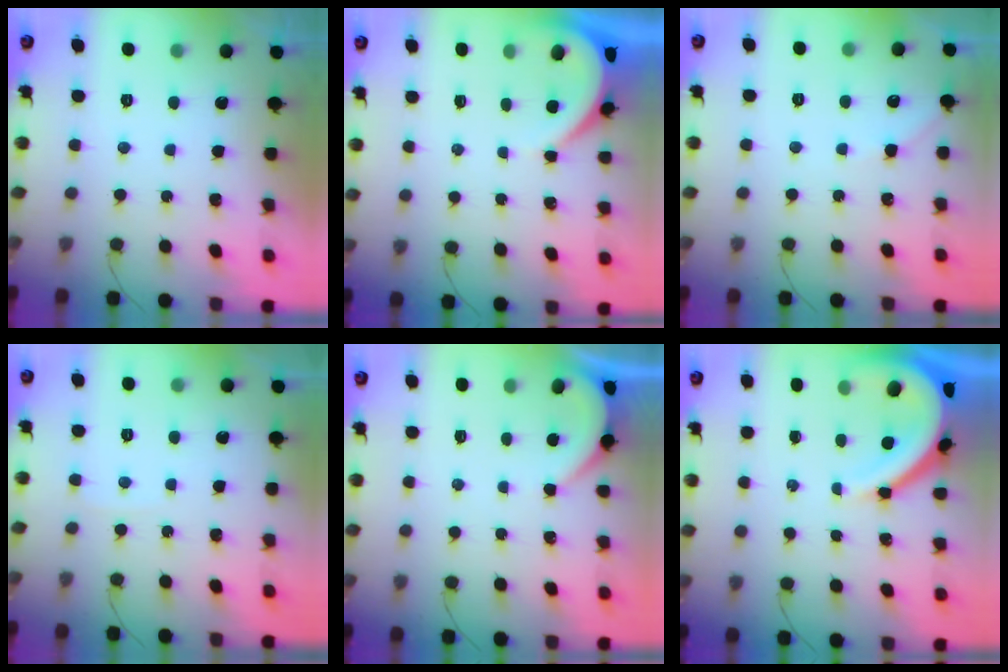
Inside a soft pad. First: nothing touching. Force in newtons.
{"total": 3.5, "press": 3.5, "slide": 0.5}
{"total": 3.0, "press": 2.9, "slide": 0.5}
{"total": 2.0, "press": 2.0, "slide": 0.2}
{"total": 2.2, "press": 2.2, "slide": 0.4}
{"total": 10.9, "press": 10.9, "slide": 1.1}